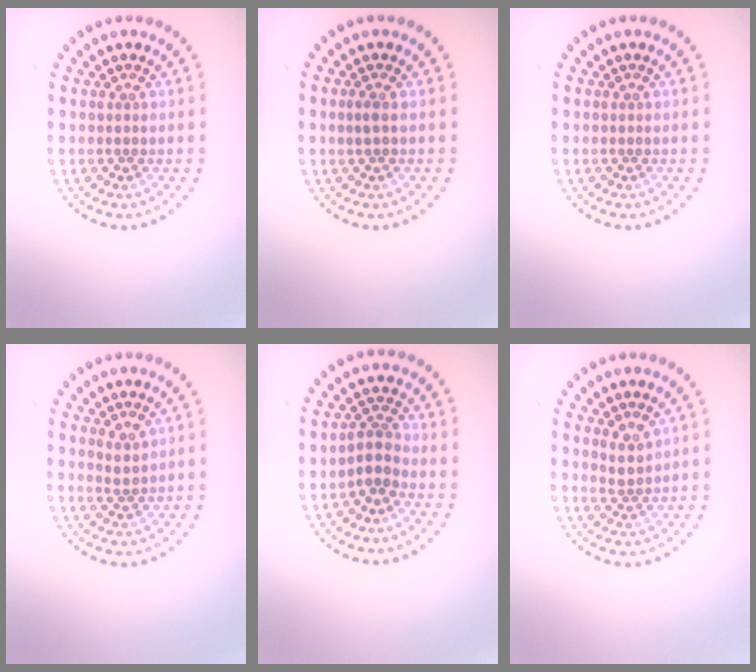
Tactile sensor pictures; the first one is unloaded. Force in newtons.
{"total": 0.8, "press": 0.7, "slide": 0.4}
{"total": 0.0}
{"total": 1.3, "press": 0.8, "slide": 0.9}
{"total": 2.2, "press": 1.8, "slide": 1.3}
{"total": 1.6, "press": 1.1, "slide": 1.1}